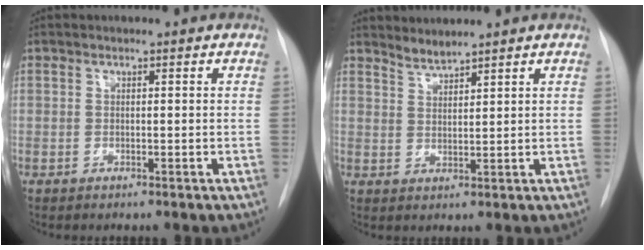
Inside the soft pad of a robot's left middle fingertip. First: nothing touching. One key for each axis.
{"total": 2.3, "fx": 2.3, "fy": -0.3, "fz": 0.2, "tx": -0.004, "ty": -0.003, "tz": 0.047}